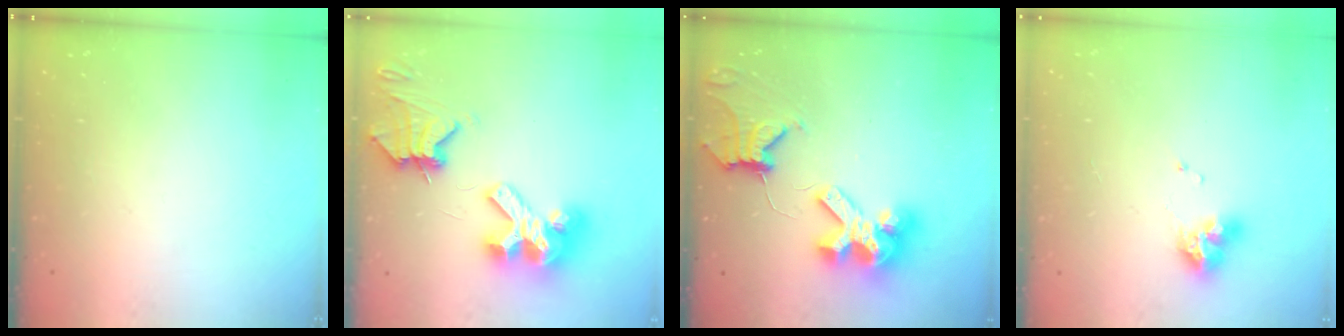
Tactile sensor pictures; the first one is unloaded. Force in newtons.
{"total": 13.0, "press": 13.0, "slide": 0.9}
{"total": 11.7, "press": 11.6, "slide": 1.3}
{"total": 9.6, "press": 9.6, "slide": 0.8}